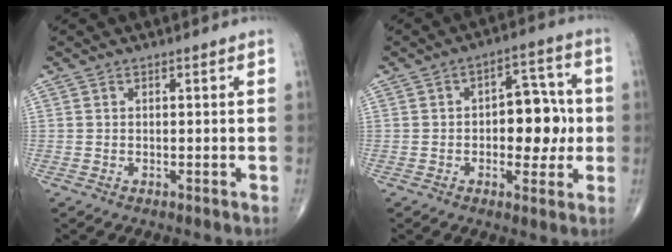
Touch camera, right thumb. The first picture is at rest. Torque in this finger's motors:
{"motor_torque": [-0.04, 0.28, 0.28, -0.31, 0.06]}